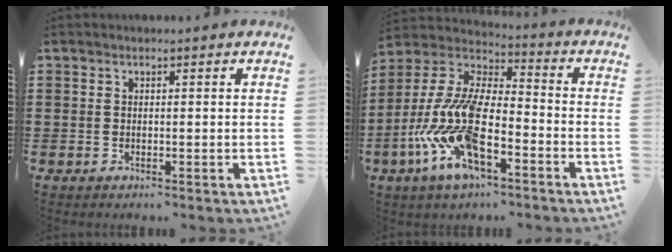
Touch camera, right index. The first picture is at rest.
{"total": 14.6, "force": [-7.3, 5.5, 11.4], "torque": [-0.280, -0.013, -0.151]}